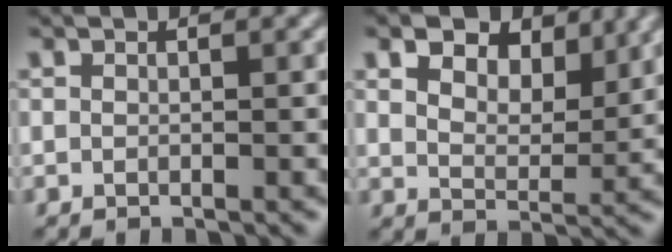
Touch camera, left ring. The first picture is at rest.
{"total": 7.9, "force": [5.0, 4.1, 4.5], "torque": [-0.072, 0.007, 0.064]}